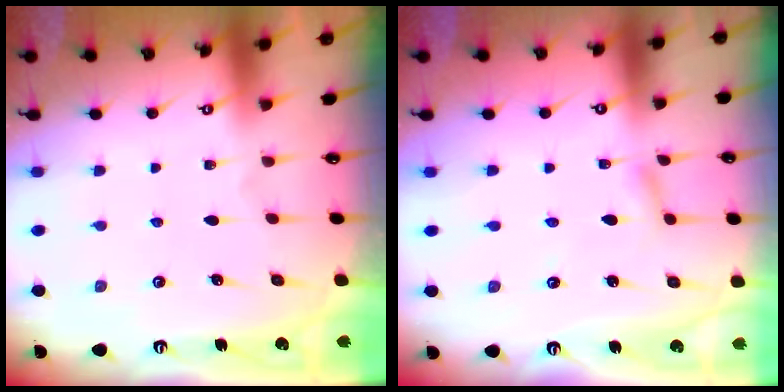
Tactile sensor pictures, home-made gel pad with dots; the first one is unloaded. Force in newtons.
{"total": 1.4, "press": 1.4, "slide": 0.2}